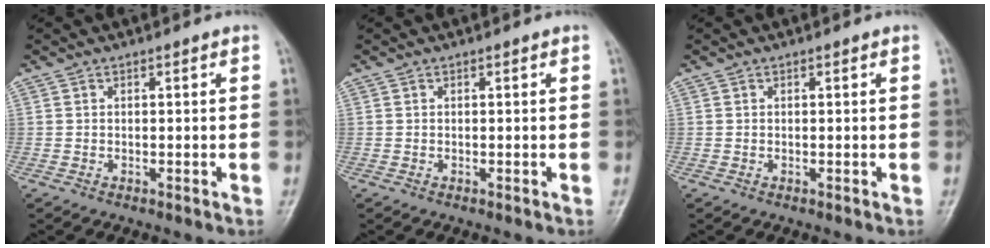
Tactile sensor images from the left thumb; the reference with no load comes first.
{"total": 0.0}
{"total": 0.0}